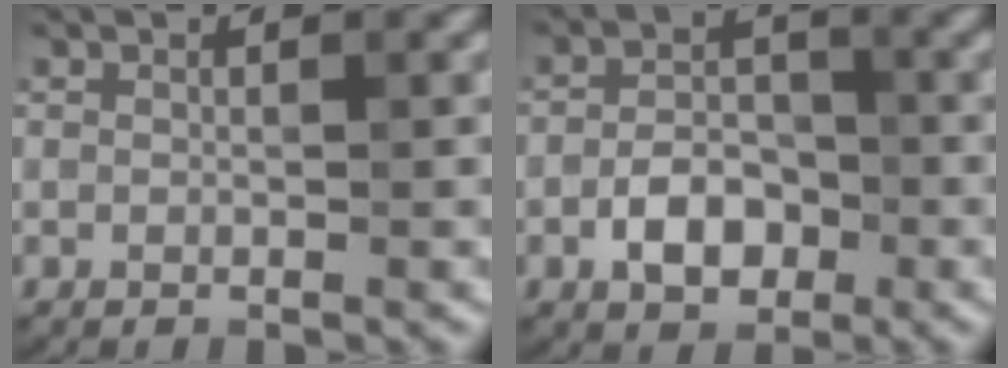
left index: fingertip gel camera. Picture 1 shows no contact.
{"total": 3.7, "force": [-1.5, 2.3, 2.4], "torque": [-0.035, 0.007, -0.031]}